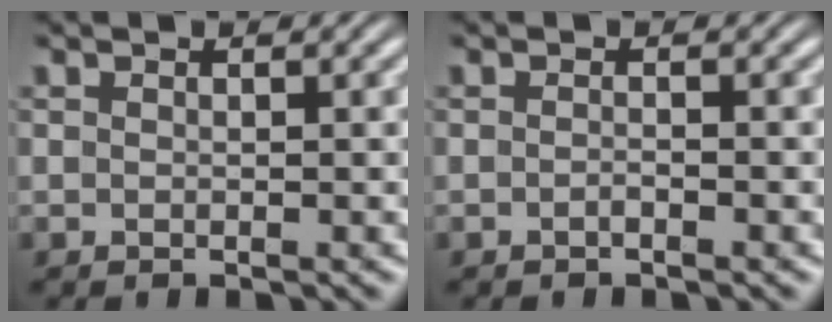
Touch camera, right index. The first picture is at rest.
{"total": 0.6, "force": [-0.6, -0.1, 0.1], "torque": [0.005, 0.004, -0.013]}